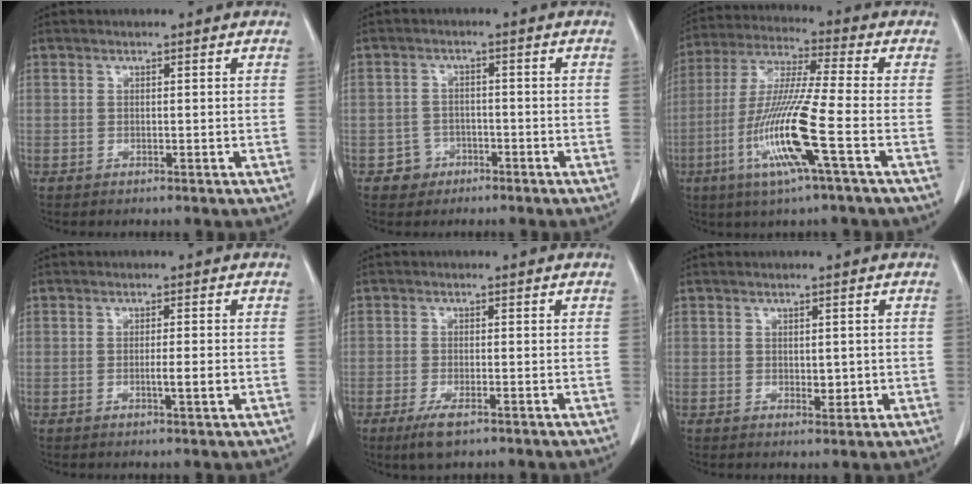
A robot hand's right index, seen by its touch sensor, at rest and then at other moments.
{"total": 3.2, "force": [-1.7, 2.7, -0.2], "torque": [0.009, 0.015, -0.028]}
{"total": 14.2, "force": [-4.9, -0.6, 13.3], "torque": [-0.275, -0.017, -0.100]}
{"total": 2.7, "force": [-0.6, 0.0, 2.6], "torque": [-0.043, -0.004, -0.010]}
{"total": 3.9, "force": [-2.4, 1.0, 3.0], "torque": [-0.063, -0.008, -0.038]}
{"total": 2.3, "force": [-0.1, 1.3, 1.9], "torque": [-0.024, -0.003, 0.005]}